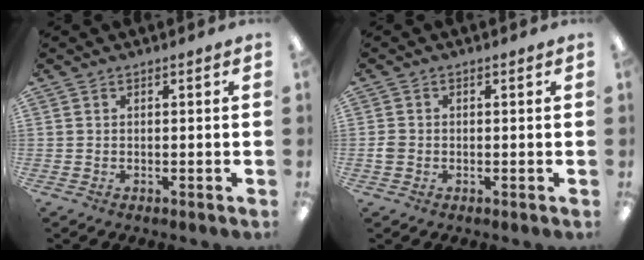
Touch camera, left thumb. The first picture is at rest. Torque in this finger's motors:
{"motor_torque": [-0.20, 0.18, 0.13, -0.07, 0.00]}